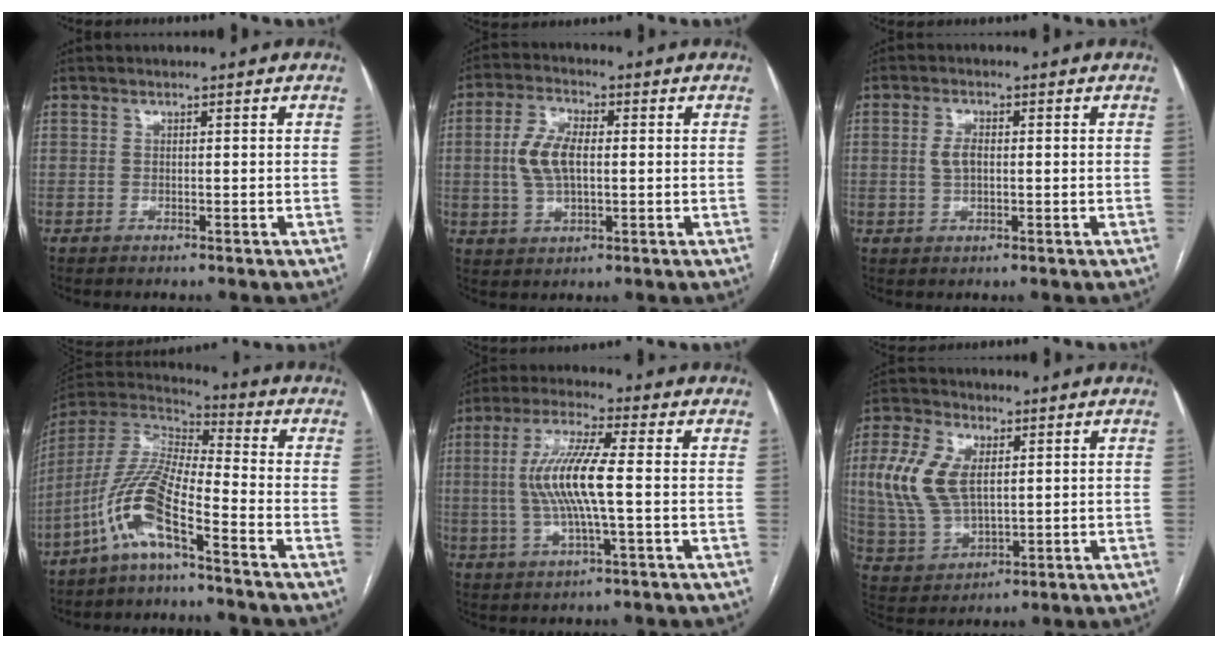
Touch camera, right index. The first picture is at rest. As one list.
[{"total": 7.7, "force": [0.5, 3.7, 6.8], "torque": [-0.151, 0.012, 0.010]}, {"total": 3.0, "force": [0.2, 1.6, 2.6], "torque": [-0.053, 0.005, 0.006]}, {"total": 11.7, "force": [-6.2, 1.6, 9.7], "torque": [-0.221, 0.000, -0.132]}, {"total": 10.7, "force": [0.1, 1.2, 10.7], "torque": [-0.220, 0.007, -0.002]}, {"total": 11.6, "force": [2.5, 6.6, 9.2], "torque": [-0.219, 0.016, 0.056]}]